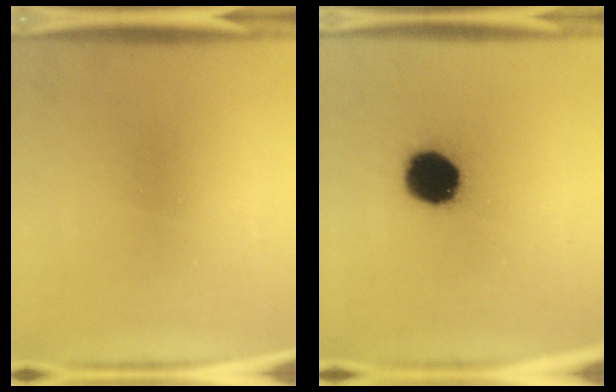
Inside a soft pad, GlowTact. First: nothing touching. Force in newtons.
{"total": 15.5}